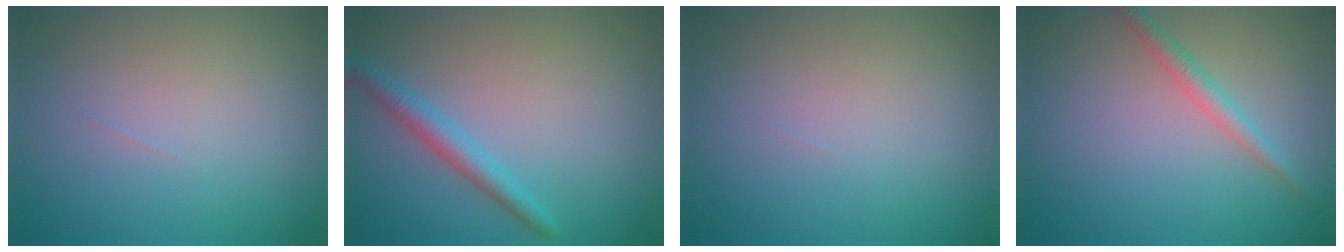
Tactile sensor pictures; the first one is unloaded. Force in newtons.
{"total": 2.4, "press": 2.4, "slide": 0.1}
{"total": 0.0}
{"total": 1.9, "press": 1.9, "slide": 0.0}